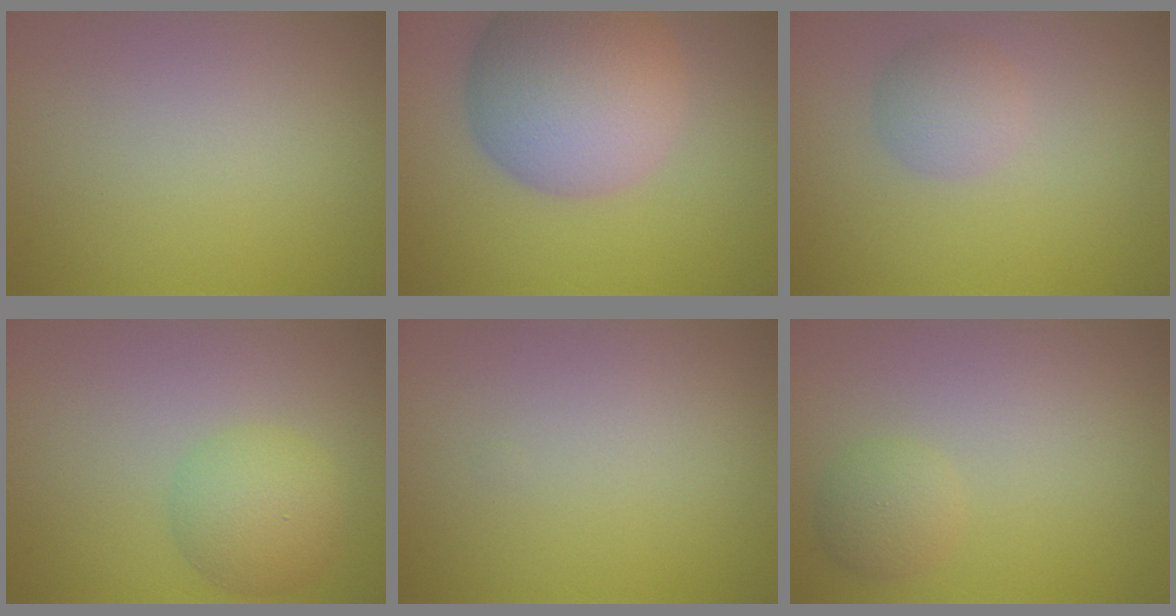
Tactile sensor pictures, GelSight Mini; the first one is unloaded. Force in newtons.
{"total": 10.1, "press": 10.0, "slide": 0.7}
{"total": 2.3, "press": 2.3, "slide": 0.0}
{"total": 3.9, "press": 3.9, "slide": 0.2}
{"total": 0.0}
{"total": 1.8, "press": 1.8, "slide": 0.1}